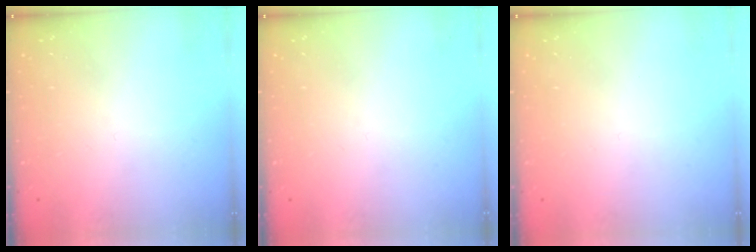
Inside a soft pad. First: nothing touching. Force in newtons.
{"total": 0.0}
{"total": 1.6, "press": 1.6, "slide": 0.1}